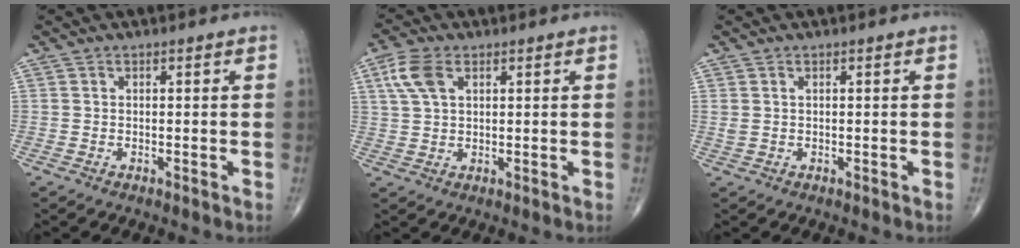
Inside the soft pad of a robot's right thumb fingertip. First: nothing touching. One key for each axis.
{"total": 6.1, "fx": 2.4, "fy": 3.5, "fz": 4.4, "tx": -0.098, "ty": 0.006, "tz": 0.050}
{"total": 1.2, "fx": 0.4, "fy": 0.6, "fz": 0.9, "tx": -0.026, "ty": 0.012, "tz": 0.016}